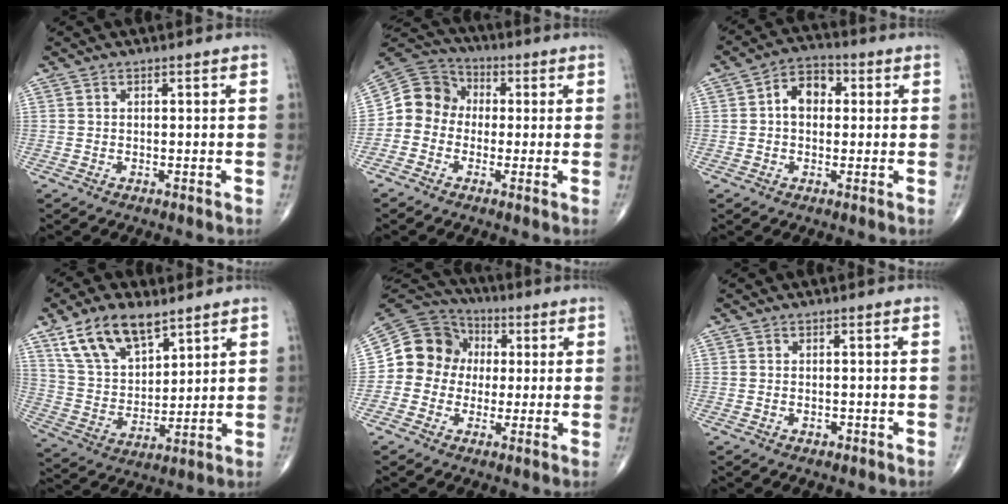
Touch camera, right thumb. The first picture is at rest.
{"total": 8.9, "force": [-0.8, 8.1, 3.7], "torque": [-0.044, 0.040, -0.031]}
{"total": 6.6, "force": [0.8, 4.8, 4.5], "torque": [-0.055, 0.018, 0.004]}
{"total": 14.3, "force": [9.0, 7.1, 8.5], "torque": [-0.133, -0.033, 0.178]}
{"total": 12.1, "force": [0.4, 11.2, 4.4], "torque": [-0.053, 0.031, -0.001]}
{"total": 1.2, "force": [-0.6, 0.8, 0.7], "torque": [-0.012, 0.005, -0.006]}